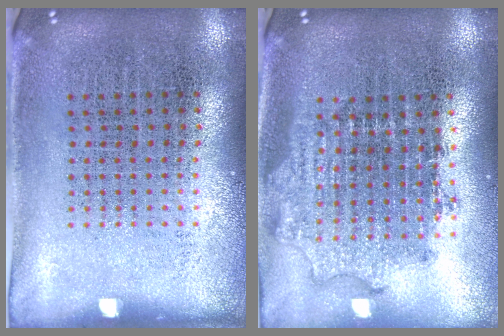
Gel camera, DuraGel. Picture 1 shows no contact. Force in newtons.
{"total": 1.8, "press": 1.4, "slide": 1.1}